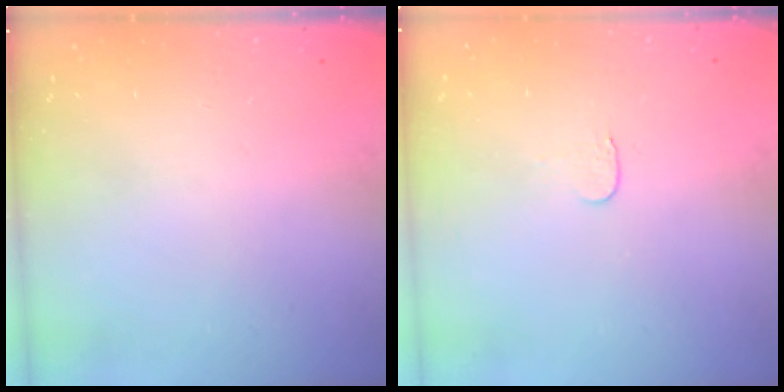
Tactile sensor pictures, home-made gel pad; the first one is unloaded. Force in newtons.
{"total": 3.3, "press": 3.3, "slide": 0.4}